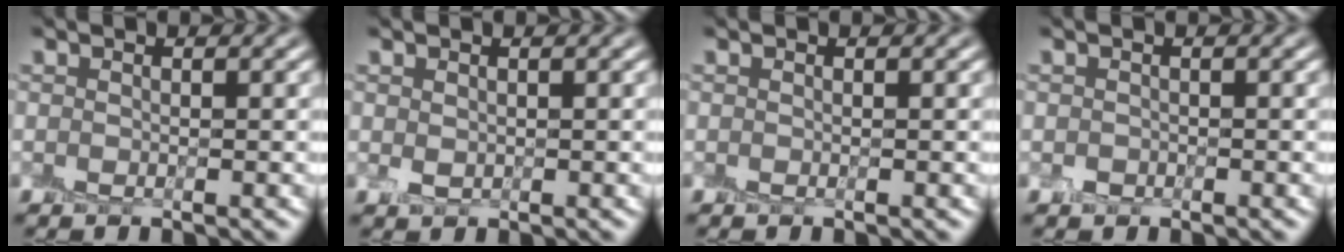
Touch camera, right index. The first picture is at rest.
{"total": 0.9, "force": [0.2, 0.7, 0.6], "torque": [-0.016, 0.000, 0.008]}
{"total": 0.0}
{"total": 0.7, "force": [-0.3, 0.6, 0.2], "torque": [-0.002, -0.004, -0.007]}